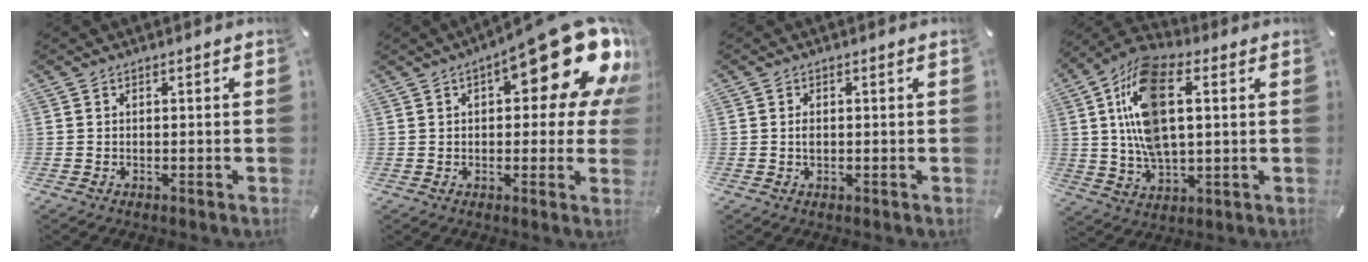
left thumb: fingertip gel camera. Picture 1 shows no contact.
{"total": 21.3, "force": [9.2, 8.3, 17.3], "torque": [-0.220, -0.057, 0.145]}
{"total": 1.5, "force": [0.0, 0.9, 1.2], "torque": [-0.026, 0.001, -0.002]}
{"total": 16.3, "force": [3.7, 8.5, 13.4], "torque": [-0.289, -0.001, 0.065]}